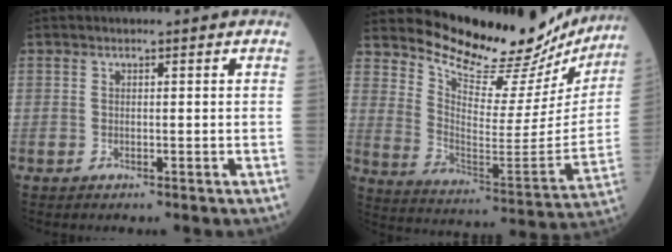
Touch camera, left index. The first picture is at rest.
{"total": 22.5, "force": [21.1, 5.3, 5.6], "torque": [-0.086, -0.085, 0.279]}